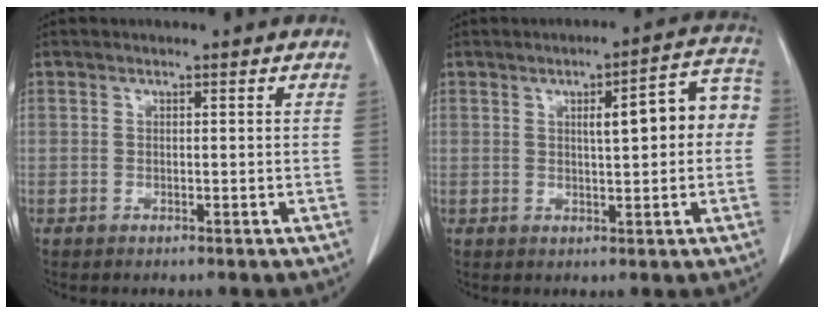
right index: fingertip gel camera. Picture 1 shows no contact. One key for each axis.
{"total": 8.8, "fx": 0.9, "fy": 1.9, "fz": 8.5, "tx": -0.111, "ty": 0.033, "tz": 0.010}